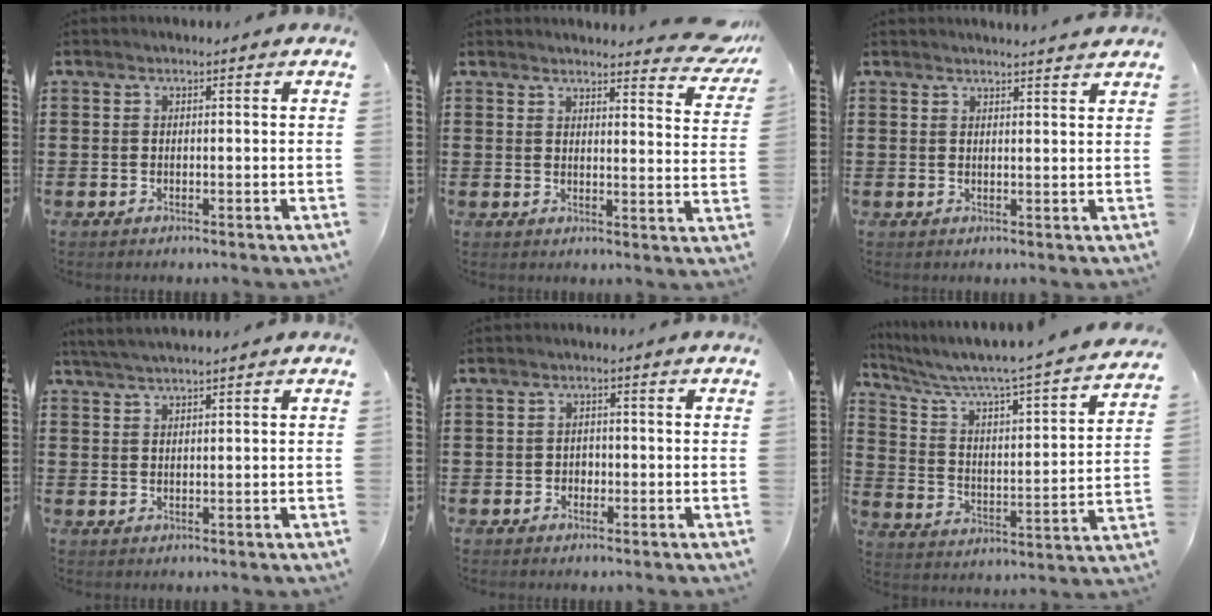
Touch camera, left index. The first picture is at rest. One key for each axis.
{"total": 4.7, "fx": 4.3, "fy": 0.0, "fz": 1.8, "tx": -0.035, "ty": -0.021, "tz": 0.076}
{"total": 2.1, "fx": 2.0, "fy": -0.3, "fz": 0.4, "tx": -0.013, "ty": -0.005, "tz": 0.039}
{"total": 2.0, "fx": 1.8, "fy": -0.3, "fz": 0.8, "tx": -0.018, "ty": 0.000, "tz": 0.036}
{"total": 1.3, "fx": -0.5, "fy": 1.1, "fz": 0.4, "tx": -0.013, "ty": 0.001, "tz": -0.012}
{"total": 4.7, "fx": 3.9, "fy": 0.2, "fz": 2.6, "tx": -0.073, "ty": -0.043, "tz": 0.055}